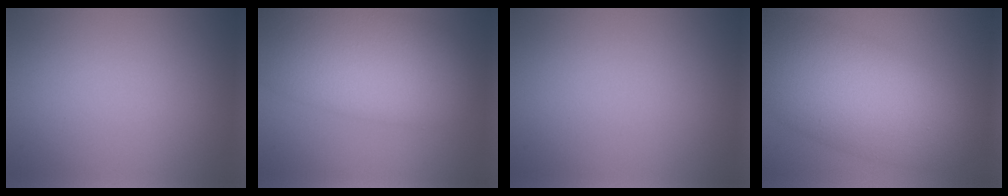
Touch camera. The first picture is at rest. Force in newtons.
{"total": 11.2, "press": 11.2, "slide": 0.6}
{"total": 0.0}
{"total": 11.4, "press": 11.4, "slide": 0.5}